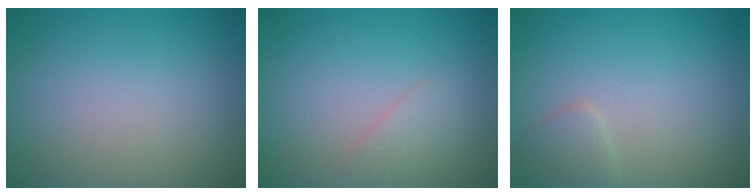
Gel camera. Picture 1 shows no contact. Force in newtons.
{"total": 1.2, "press": 1.2, "slide": 0.0}
{"total": 1.5, "press": 1.5, "slide": 0.0}